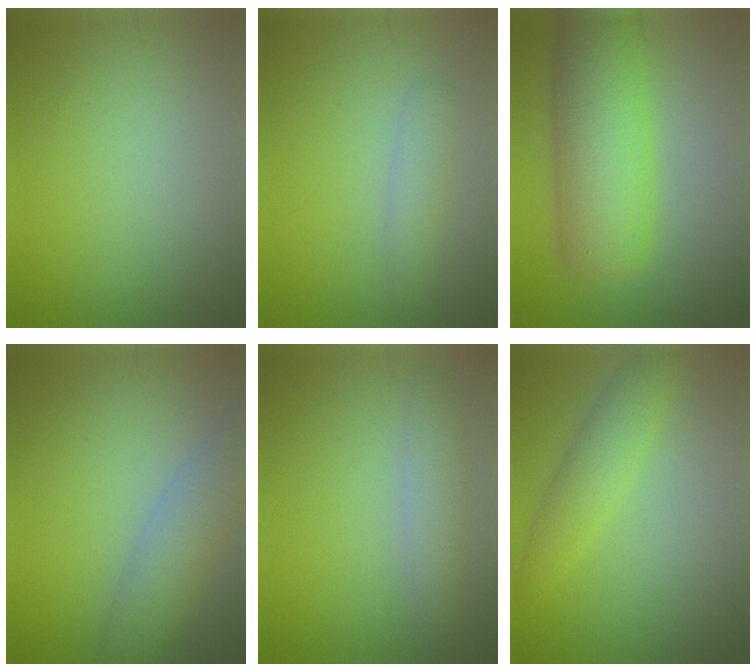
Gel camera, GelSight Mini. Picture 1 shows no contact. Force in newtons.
{"total": 1.8, "press": 1.8, "slide": 0.0}
{"total": 8.1, "press": 8.1, "slide": 0.2}
{"total": 4.3, "press": 4.3, "slide": 0.1}
{"total": 2.5, "press": 2.5, "slide": 0.1}
{"total": 3.0, "press": 3.0, "slide": 0.1}